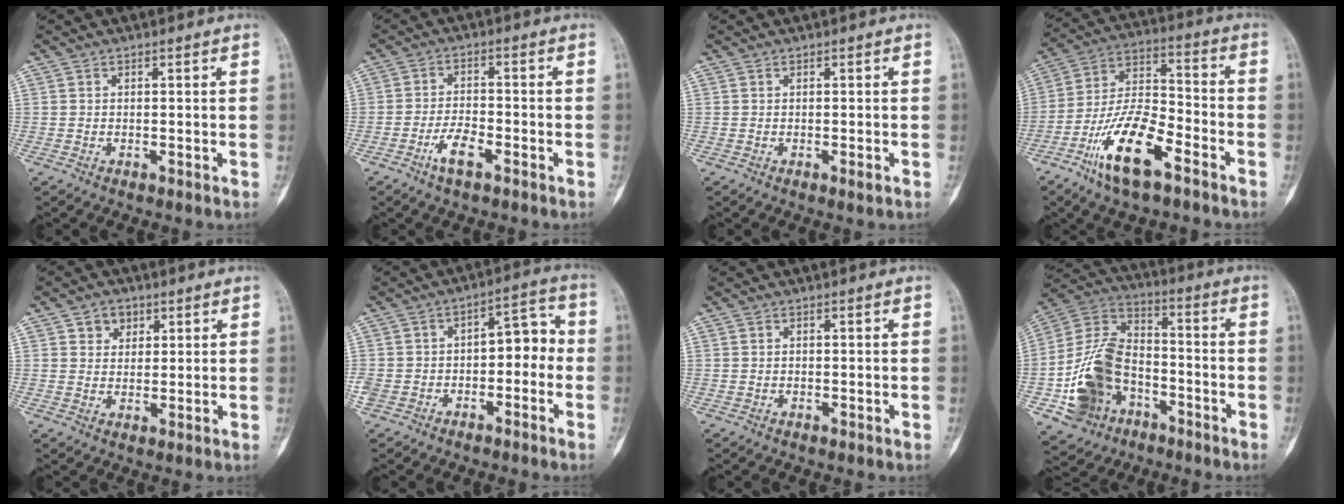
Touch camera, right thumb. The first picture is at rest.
{"total": 5.2, "force": [-2.9, 1.9, 3.9], "torque": [-0.072, 0.016, -0.054]}
{"total": 0.8, "force": [-0.3, 0.1, 0.7], "torque": [-0.013, -0.003, -0.003]}
{"total": 15.7, "force": [-8.7, 5.6, 11.9], "torque": [-0.222, 0.058, -0.162]}
{"total": 4.2, "force": [2.1, 3.4, 1.4], "torque": [0.001, -0.008, 0.032]}
{"total": 10.0, "force": [-2.4, 6.7, 7.0], "torque": [-0.088, 0.047, -0.044]}
{"total": 0.0}
{"total": 17.3, "force": [-5.7, 12.7, 10.3], "torque": [-0.178, 0.048, -0.102]}